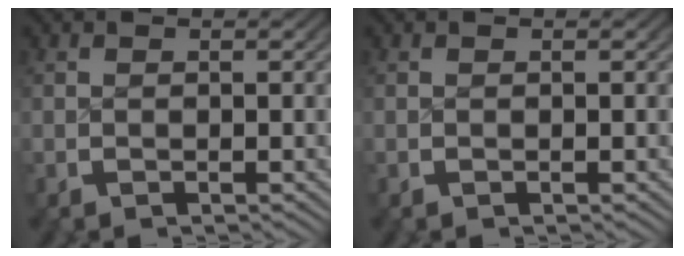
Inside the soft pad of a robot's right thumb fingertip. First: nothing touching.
{"total": 0.0}